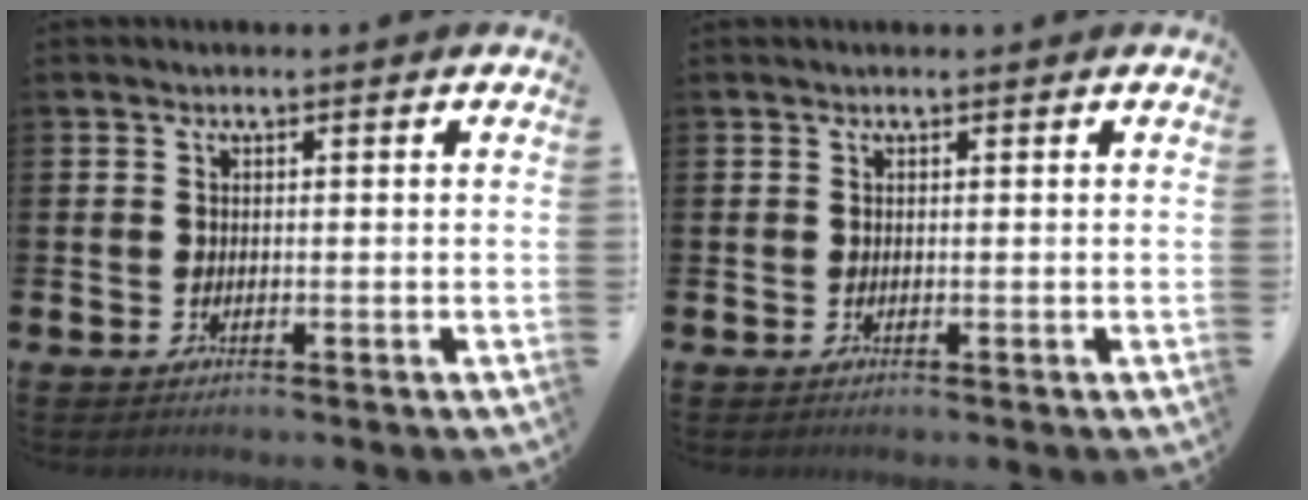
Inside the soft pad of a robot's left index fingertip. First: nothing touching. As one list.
[{"total": 0.0}]